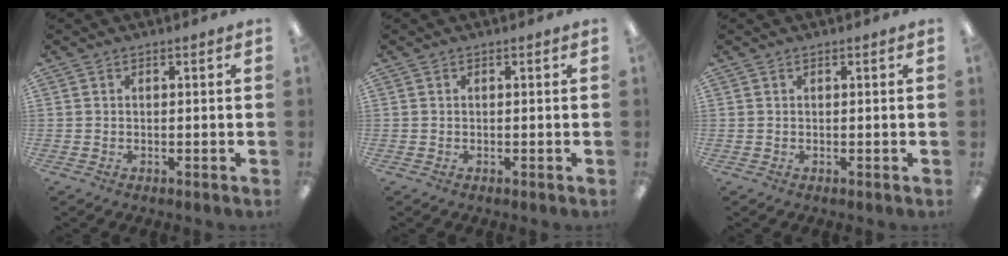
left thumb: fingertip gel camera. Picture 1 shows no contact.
{"total": 0.0}
{"total": 0.0}